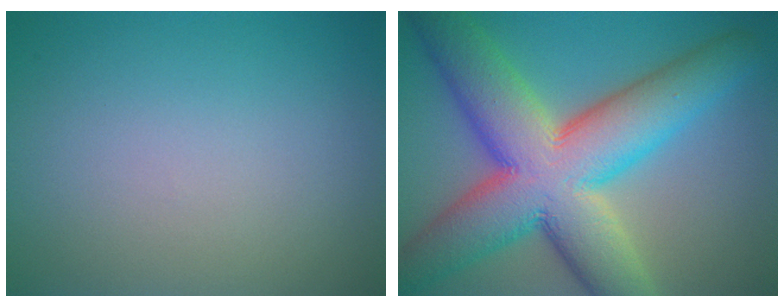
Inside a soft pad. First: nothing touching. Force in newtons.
{"total": 14.4, "press": 14.4, "slide": 0.6}